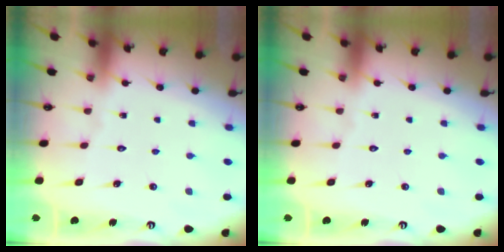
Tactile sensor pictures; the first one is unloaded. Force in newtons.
{"total": 0.0}